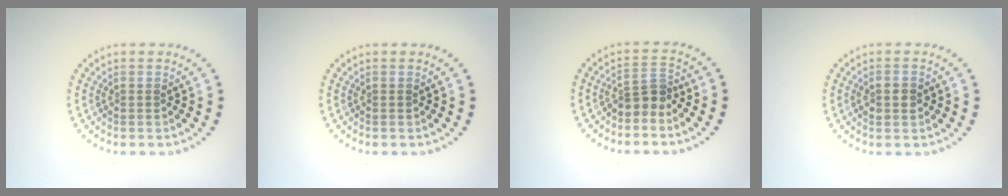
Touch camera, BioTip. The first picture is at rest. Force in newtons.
{"total": 0.0}
{"total": 2.4, "press": 1.8, "slide": 1.6}
{"total": 1.4, "press": 1.4, "slide": 0.3}